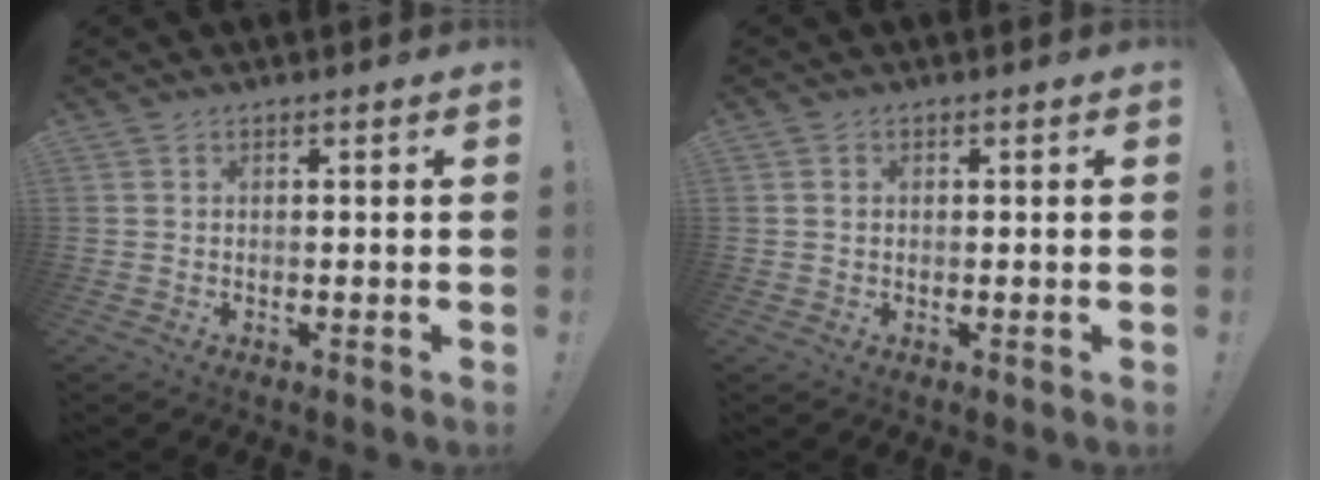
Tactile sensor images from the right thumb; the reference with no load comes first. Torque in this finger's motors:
{"motor_torque": [-0.03, 0.06, 0.05, 0.11, -0.03]}